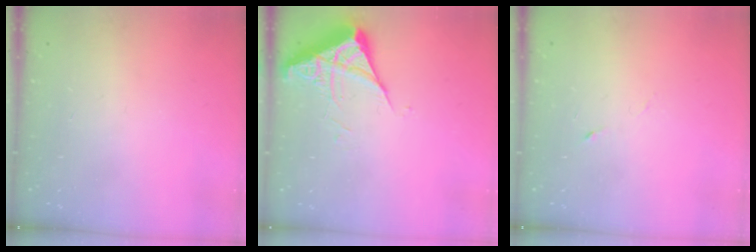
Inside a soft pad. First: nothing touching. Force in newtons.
{"total": 5.4, "press": 5.3, "slide": 0.6}
{"total": 3.4, "press": 3.2, "slide": 0.9}